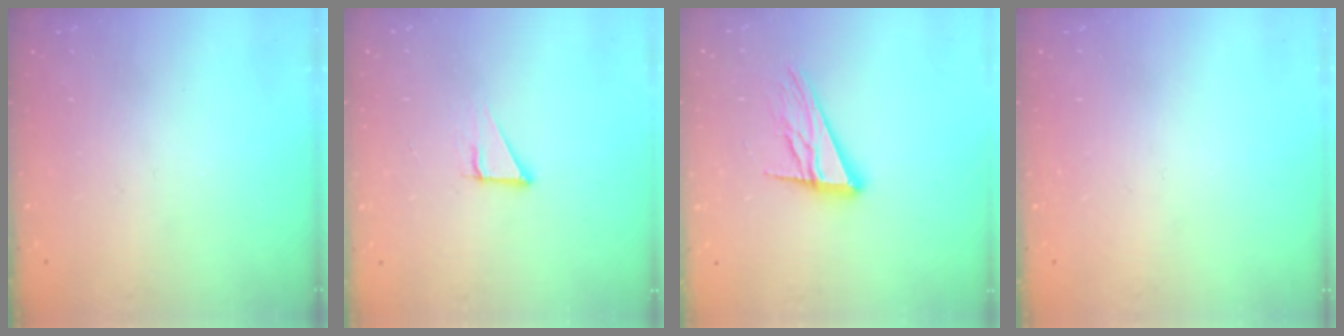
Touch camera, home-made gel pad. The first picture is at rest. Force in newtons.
{"total": 2.9, "press": 2.9, "slide": 0.2}
{"total": 13.3, "press": 13.1, "slide": 2.5}
{"total": 0.0}